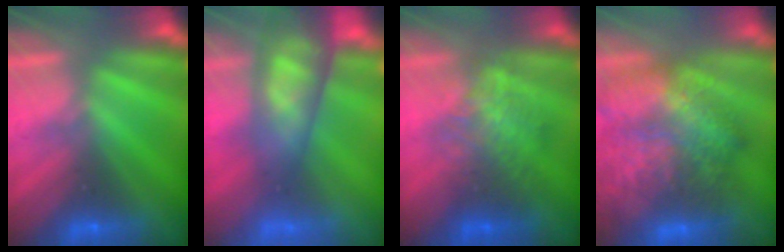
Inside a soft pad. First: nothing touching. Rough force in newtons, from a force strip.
{"total": 10.1}
{"total": 2.2}
{"total": 9.2}